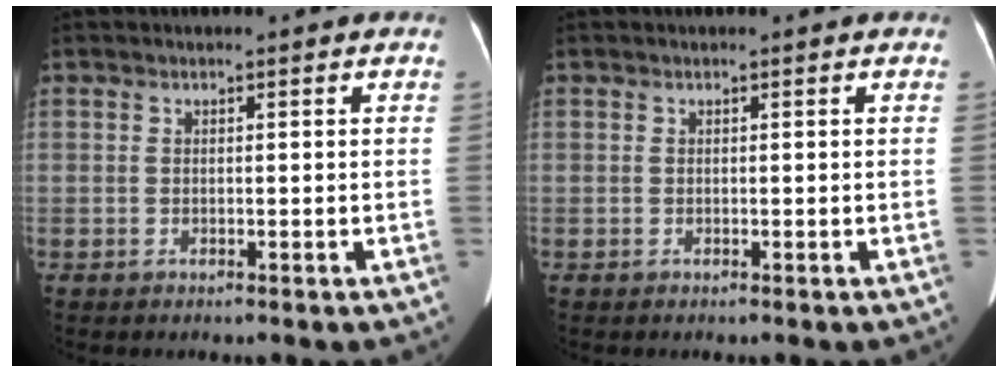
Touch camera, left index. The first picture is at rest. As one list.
[{"total": 0.0}]